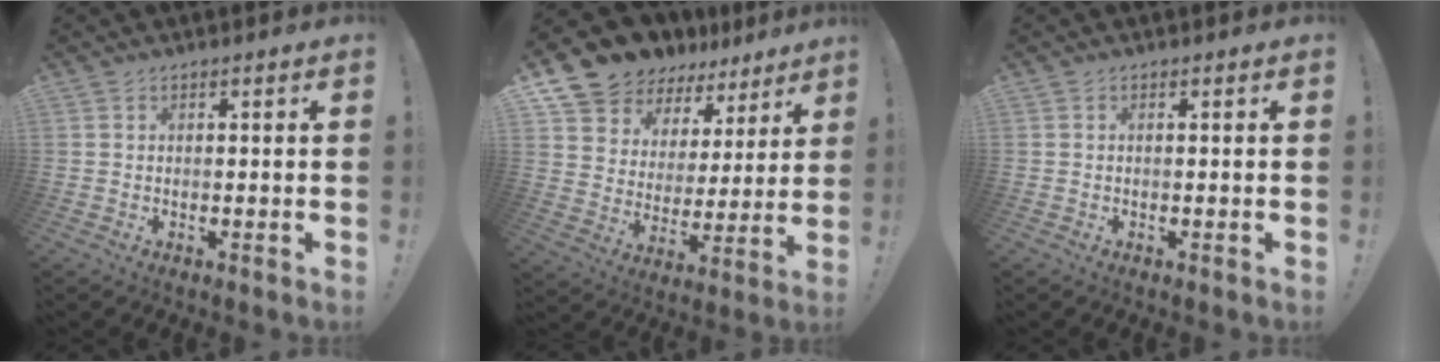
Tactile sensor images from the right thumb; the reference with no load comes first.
{"total": 11.7, "force": [10.3, 5.4, 1.0], "torque": [-0.041, -0.094, 0.196]}
{"total": 0.0}